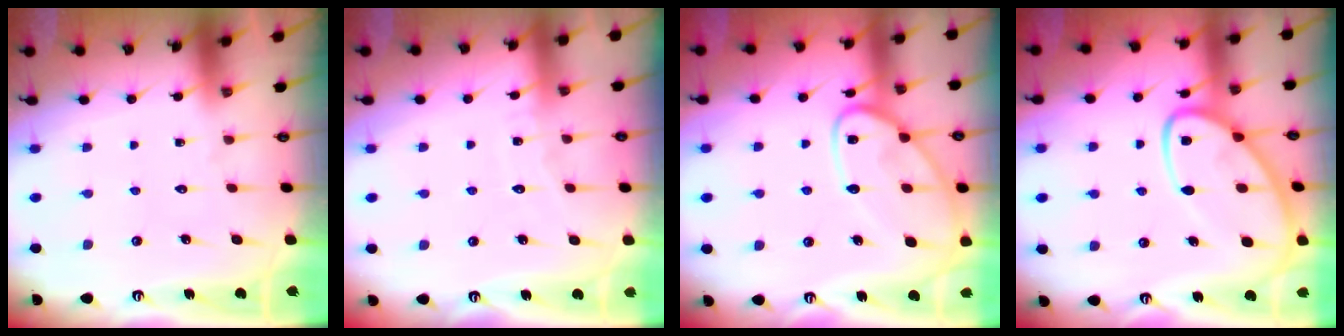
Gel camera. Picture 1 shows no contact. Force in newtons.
{"total": 4.8, "press": 4.8, "slide": 0.5}
{"total": 15.0, "press": 14.9, "slide": 0.9}
{"total": 13.4, "press": 13.4, "slide": 1.2}